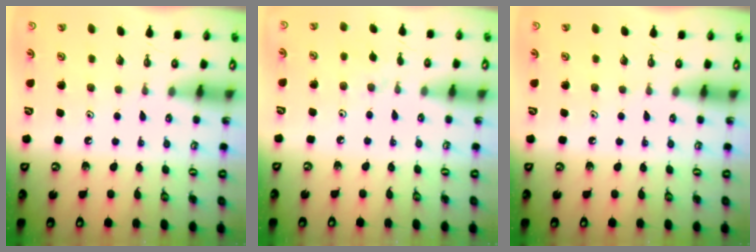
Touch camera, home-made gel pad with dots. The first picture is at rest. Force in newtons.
{"total": 1.2, "press": 1.1, "slide": 0.4}
{"total": 0.0}